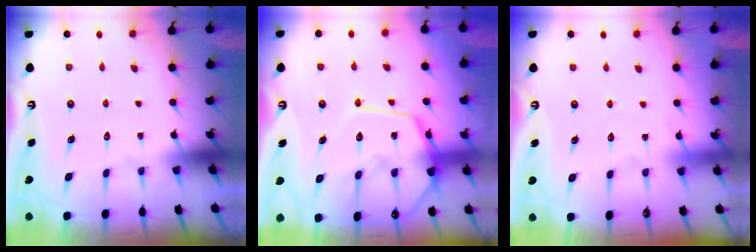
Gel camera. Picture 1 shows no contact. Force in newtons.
{"total": 16.7, "press": 16.6, "slide": 1.4}
{"total": 2.1, "press": 2.1, "slide": 0.3}